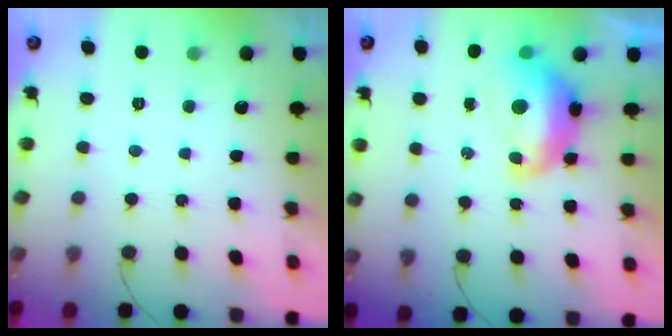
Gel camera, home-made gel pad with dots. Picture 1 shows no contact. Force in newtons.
{"total": 10.9, "press": 10.9, "slide": 0.8}